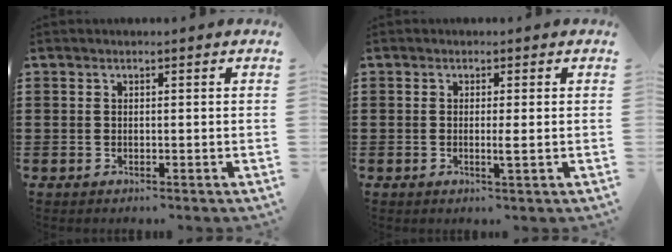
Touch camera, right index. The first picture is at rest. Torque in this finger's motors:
{"motor_torque": [0.09, 2.05, 0.01, 0.01]}